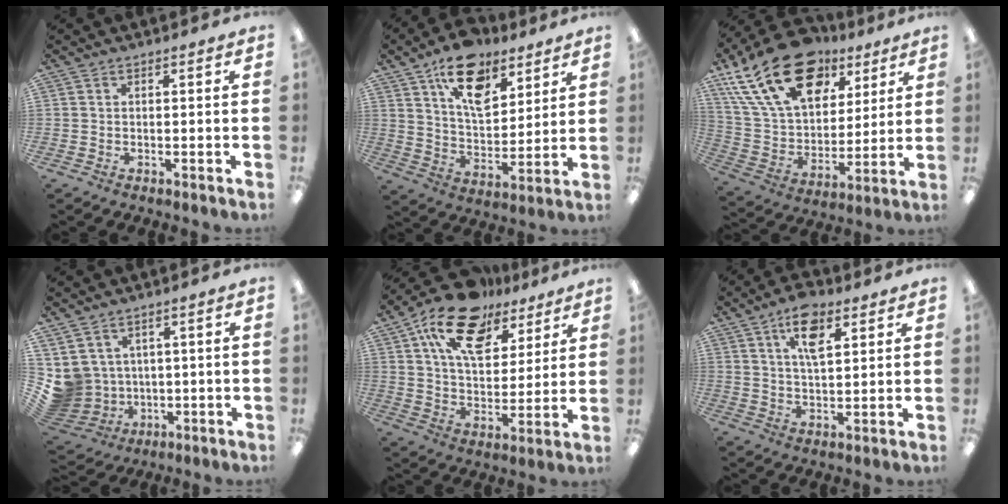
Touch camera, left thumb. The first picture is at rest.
{"total": 16.1, "force": [10.4, 8.5, 8.9], "torque": [-0.137, -0.046, 0.184]}
{"total": 25.2, "force": [13.7, 15.4, 14.4], "torque": [-0.269, -0.063, 0.248]}
{"total": 7.0, "force": [2.2, 6.6, 0.9], "torque": [-0.073, -0.025, 0.049]}
{"total": 18.2, "force": [11.7, 9.9, 9.8], "torque": [-0.181, -0.053, 0.211]}
{"total": 9.9, "force": [5.4, 4.8, 6.8], "torque": [-0.112, -0.010, 0.092]}